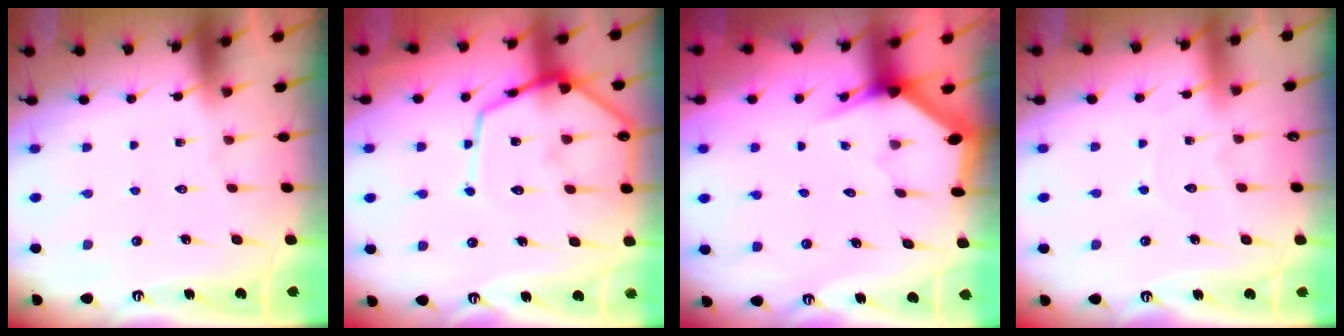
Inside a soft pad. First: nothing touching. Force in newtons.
{"total": 14.6, "press": 14.5, "slide": 1.4}
{"total": 3.1, "press": 3.1, "slide": 0.1}
{"total": 4.9, "press": 4.9, "slide": 0.5}